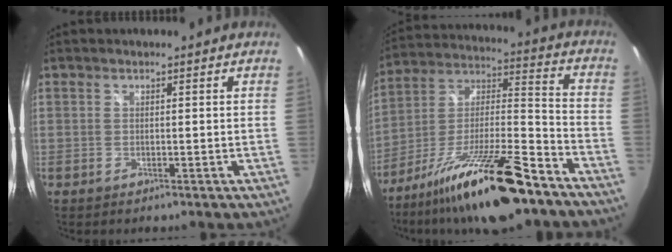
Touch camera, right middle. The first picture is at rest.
{"total": 22.6, "force": [-15.3, 4.7, 16.0], "torque": [-0.274, -0.016, -0.254]}